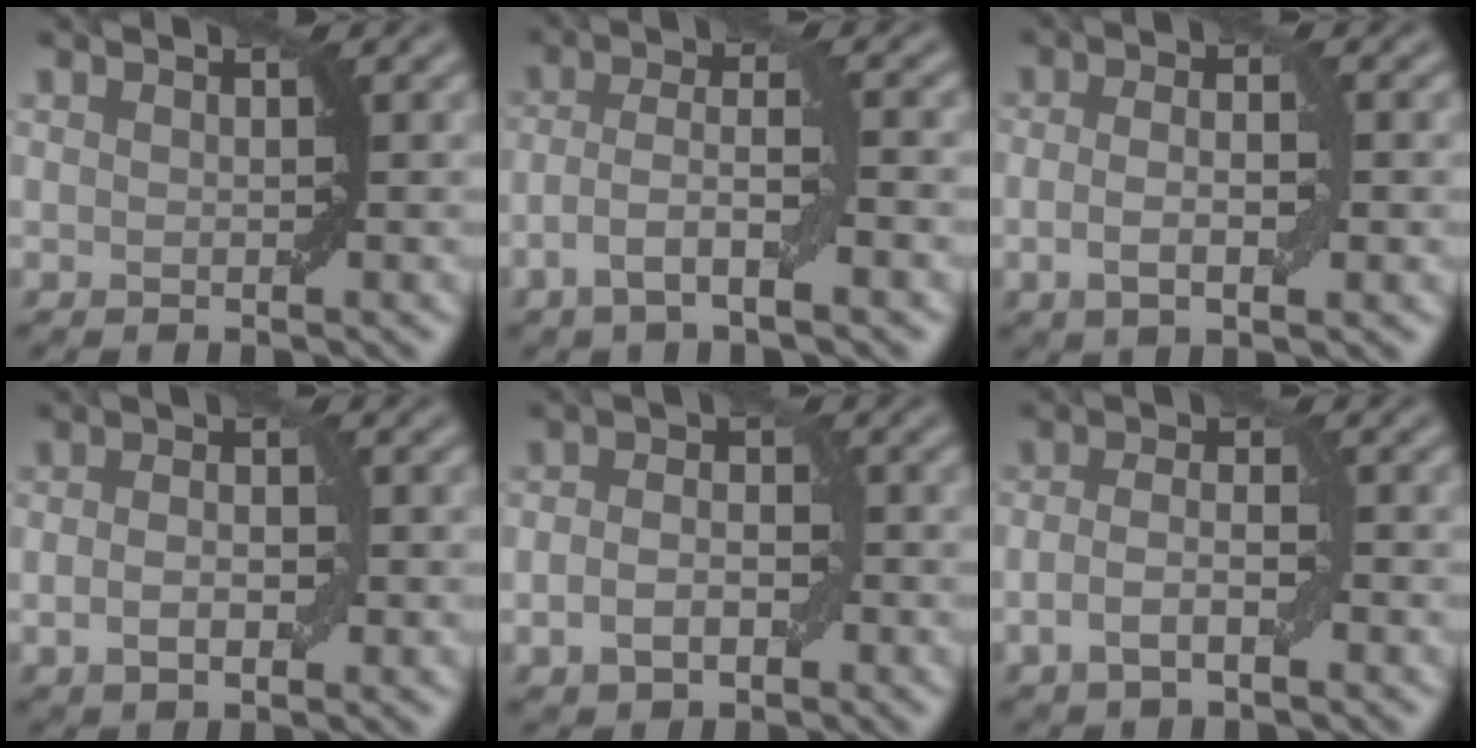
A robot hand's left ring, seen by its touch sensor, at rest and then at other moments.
{"total": 4.7, "force": [-2.1, 1.1, 4.1], "torque": [-0.080, 0.008, -0.043]}
{"total": 3.8, "force": [-0.4, 1.2, 3.6], "torque": [-0.069, -0.002, -0.012]}
{"total": 3.4, "force": [-0.4, 1.7, 2.9], "torque": [-0.052, 0.002, -0.009]}
{"total": 3.5, "force": [-0.9, 2.3, 2.5], "torque": [-0.040, -0.001, -0.020]}
{"total": 3.3, "force": [-1.2, 1.4, 2.8], "torque": [-0.055, 0.001, -0.026]}